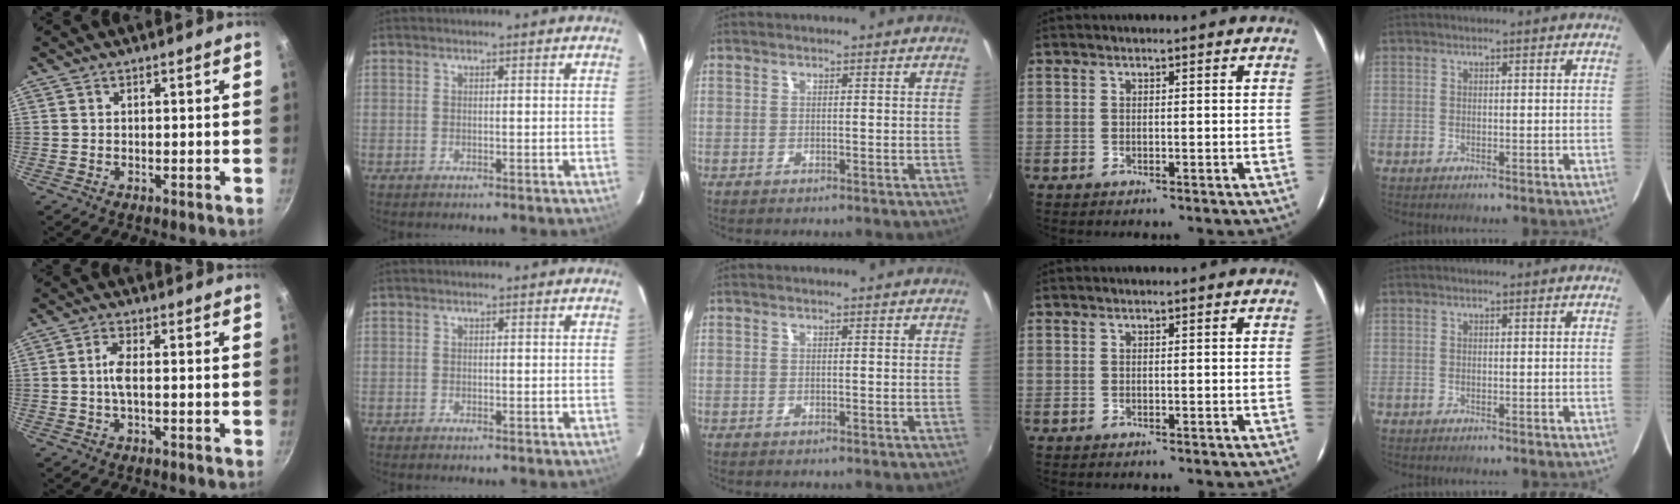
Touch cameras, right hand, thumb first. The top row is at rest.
{"thumb": {"total": 3.4, "force": [-0.2, 0.9, 3.2], "torque": [-0.076, 0.007, -0.010]}}